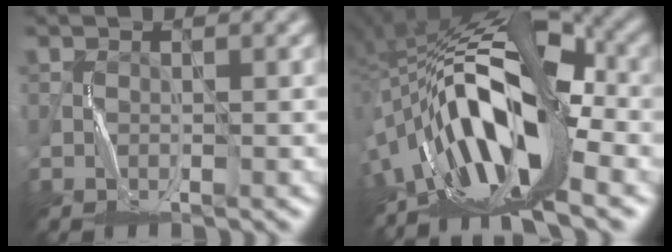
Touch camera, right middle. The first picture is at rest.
{"total": 15.2, "force": [-5.5, 4.9, 13.3], "torque": [-0.207, 0.031, -0.110]}